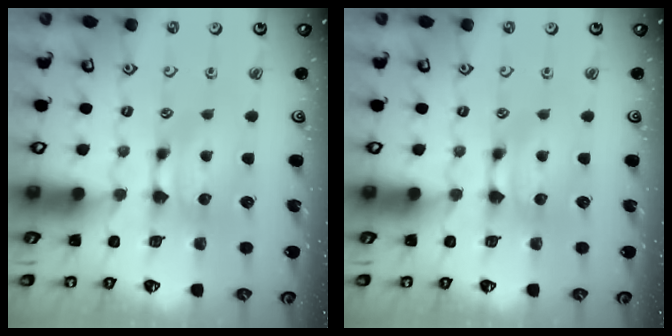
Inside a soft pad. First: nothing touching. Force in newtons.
{"total": 0.0}